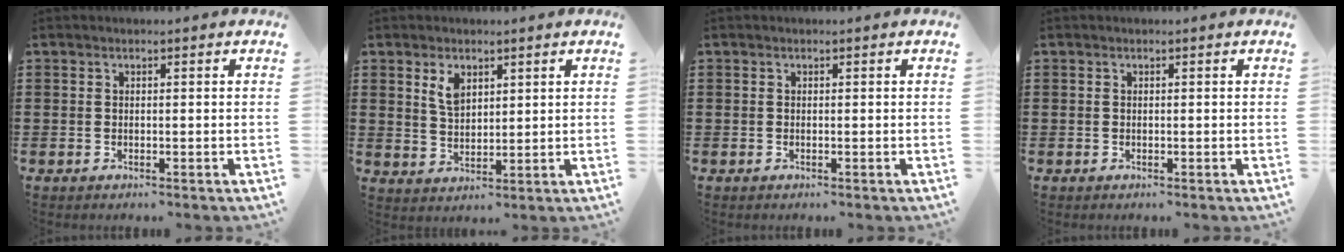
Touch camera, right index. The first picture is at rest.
{"total": 3.9, "force": [2.2, 2.1, 2.4], "torque": [-0.055, 0.007, 0.040]}
{"total": 0.0}
{"total": 0.0}